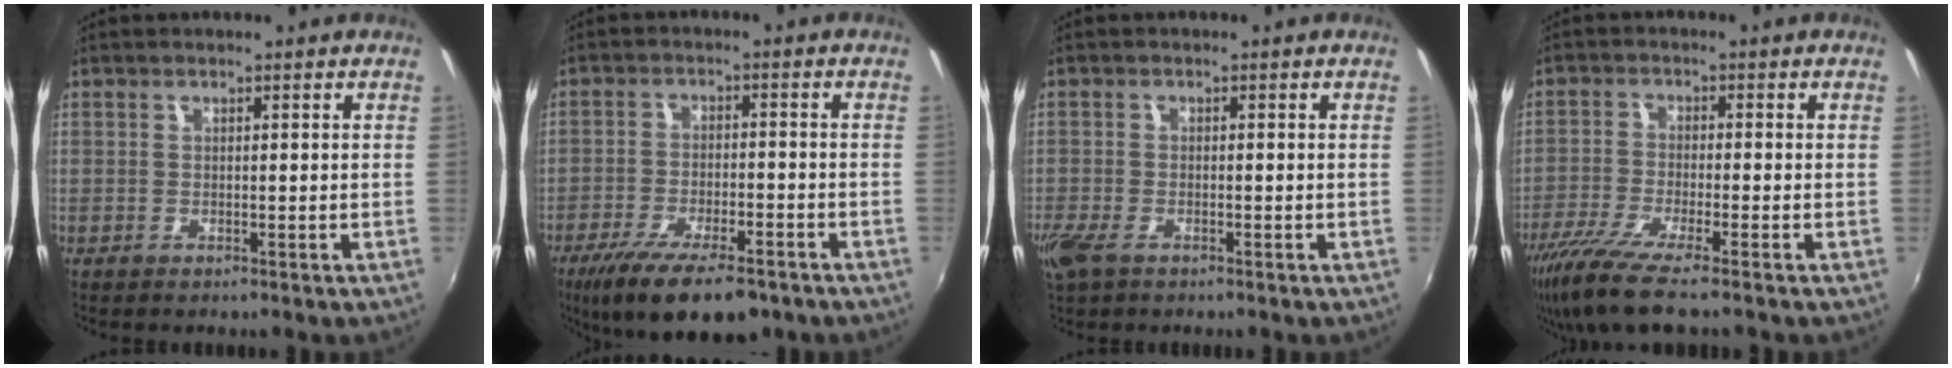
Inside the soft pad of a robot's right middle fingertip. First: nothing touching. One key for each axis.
{"total": 14.8, "fx": -10.4, "fy": 4.5, "fz": 9.5, "tx": -0.192, "ty": -0.039, "tz": -0.168}
{"total": 4.4, "fx": -2.8, "fy": 2.0, "fz": 2.8, "tx": -0.073, "ty": -0.013, "tz": -0.054}
{"total": 9.0, "fx": -6.9, "fy": 0.1, "fz": 5.8, "tx": -0.134, "ty": -0.035, "tz": -0.128}